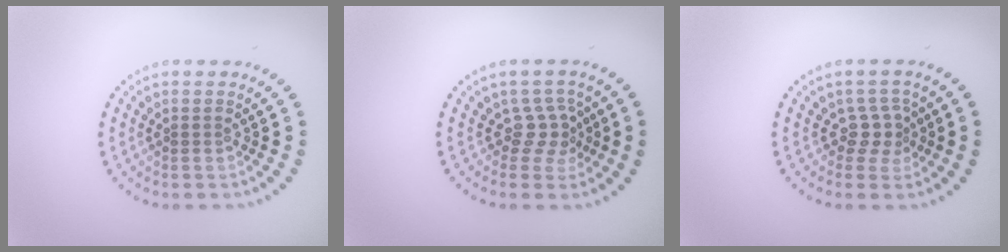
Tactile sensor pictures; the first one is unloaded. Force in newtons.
{"total": 2.4, "press": 1.6, "slide": 1.8}
{"total": 2.1, "press": 1.5, "slide": 1.5}